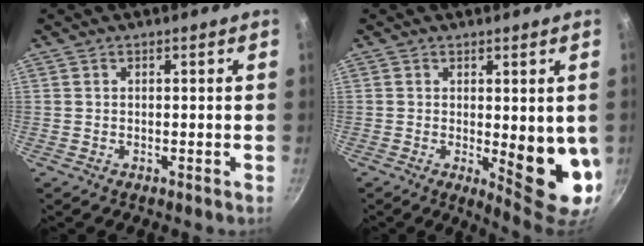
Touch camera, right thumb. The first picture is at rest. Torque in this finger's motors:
{"motor_torque": [1.13, 2.96, 1.82, 0.05, 0.30]}